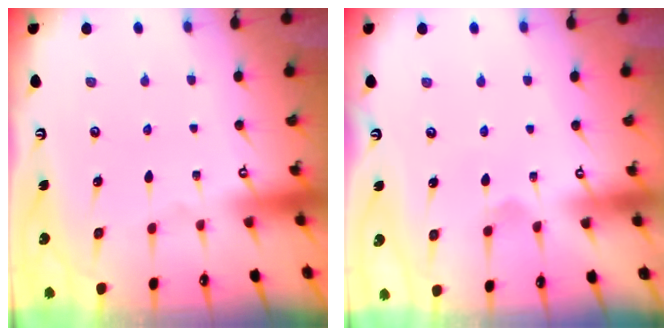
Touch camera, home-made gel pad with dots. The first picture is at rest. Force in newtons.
{"total": 5.7, "press": 5.7, "slide": 0.3}